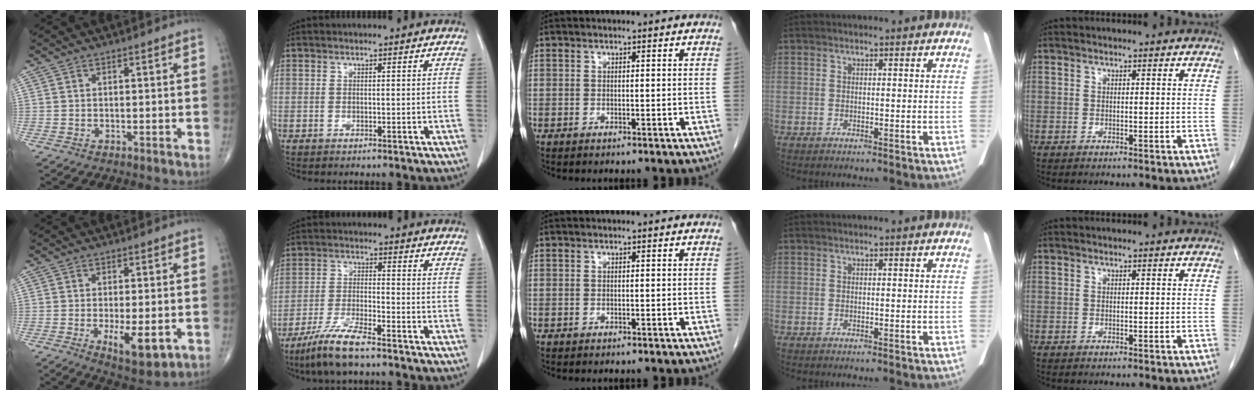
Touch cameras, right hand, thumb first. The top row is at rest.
{"thumb": {"total": 8.0, "force": [-2.1, 2.9, 7.2], "torque": [-0.105, -0.019, -0.026]}, "index": {"total": 8.0, "force": [-6.1, 0.7, 5.1], "torque": [-0.105, -0.019, -0.117]}}